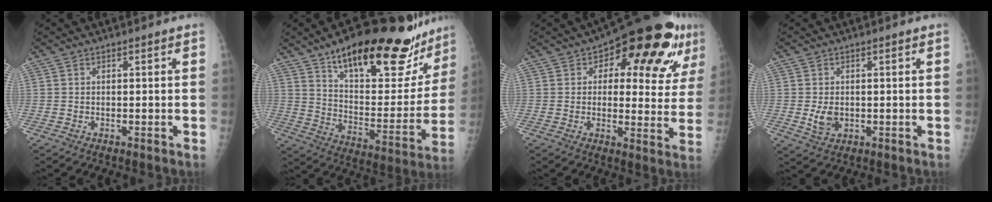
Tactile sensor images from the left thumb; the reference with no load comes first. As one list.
[{"total": 29.8, "force": [20.7, 10.6, 18.6], "torque": [-0.229, -0.073, 0.306]}, {"total": 20.1, "force": [8.9, 9.1, 15.5], "torque": [-0.163, -0.003, 0.117]}, {"total": 3.6, "force": [-0.3, 2.5, 2.6], "torque": [-0.043, -0.005, 0.002]}]